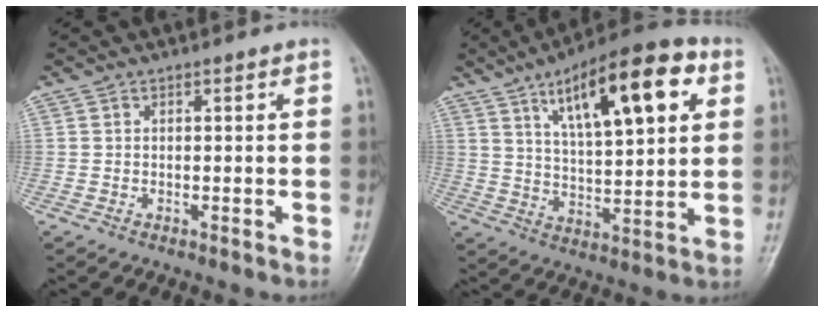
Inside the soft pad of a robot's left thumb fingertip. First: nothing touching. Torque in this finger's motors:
{"motor_torque": [0.62, 0.62, 1.72, -1.05, 0.36]}